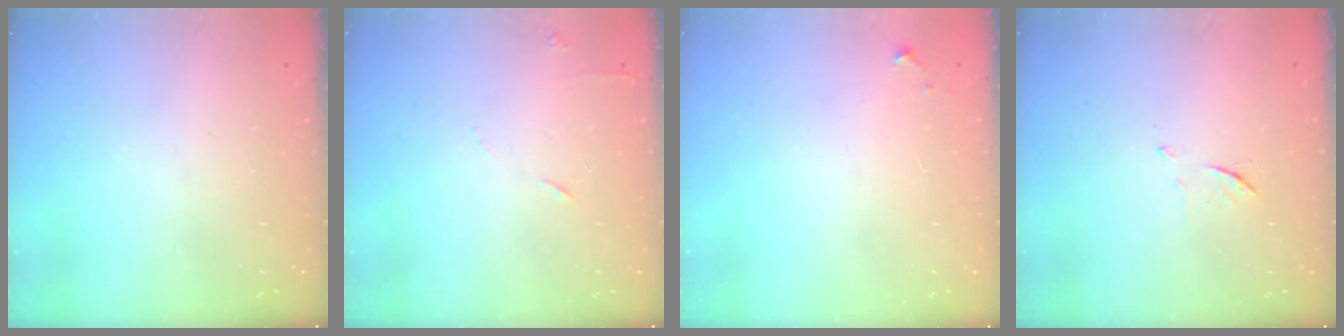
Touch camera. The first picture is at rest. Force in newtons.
{"total": 6.6, "press": 6.6, "slide": 0.8}
{"total": 4.3, "press": 4.3, "slide": 0.7}
{"total": 5.5, "press": 5.4, "slide": 0.7}